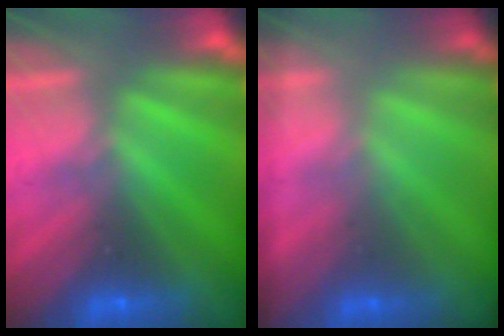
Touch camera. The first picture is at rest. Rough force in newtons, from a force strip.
{"total": 1.7}